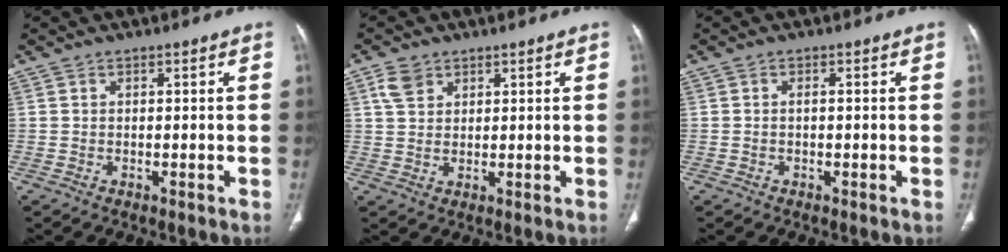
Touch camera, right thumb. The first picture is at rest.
{"total": 4.1, "force": [2.2, 2.9, 2.0], "torque": [-0.033, -0.003, 0.049]}
{"total": 0.9, "force": [-0.1, 0.4, 0.8], "torque": [-0.016, 0.003, -0.002]}